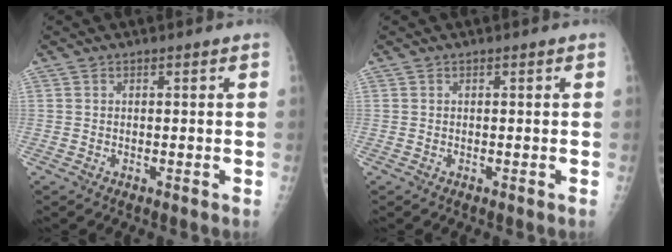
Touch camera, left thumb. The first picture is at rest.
{"total": 0.0}